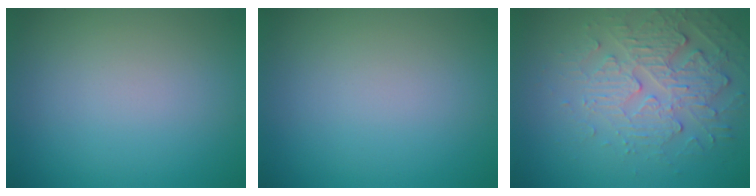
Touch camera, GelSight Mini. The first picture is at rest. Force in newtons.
{"total": 0.0}
{"total": 3.9, "press": 3.5, "slide": 1.8}